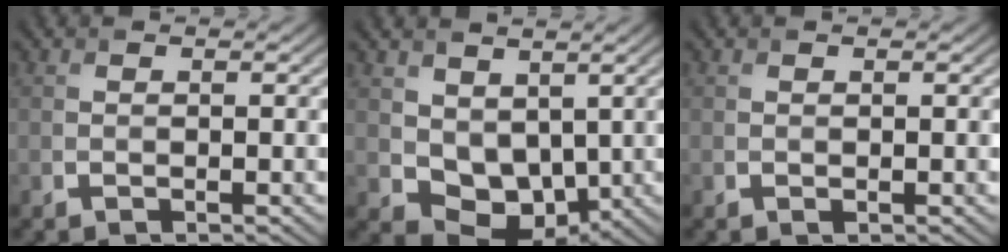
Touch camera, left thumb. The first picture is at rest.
{"total": 6.7, "force": [1.8, 4.8, 4.3], "torque": [-0.094, -0.018, 0.036]}
{"total": 0.0}